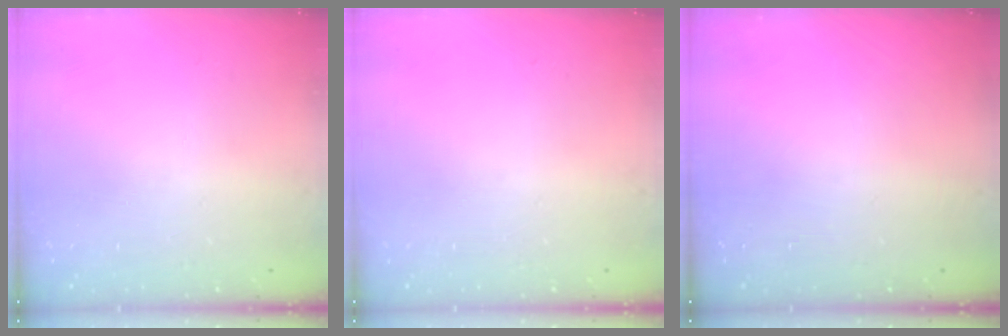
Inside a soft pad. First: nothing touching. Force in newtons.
{"total": 0.0}
{"total": 0.0}